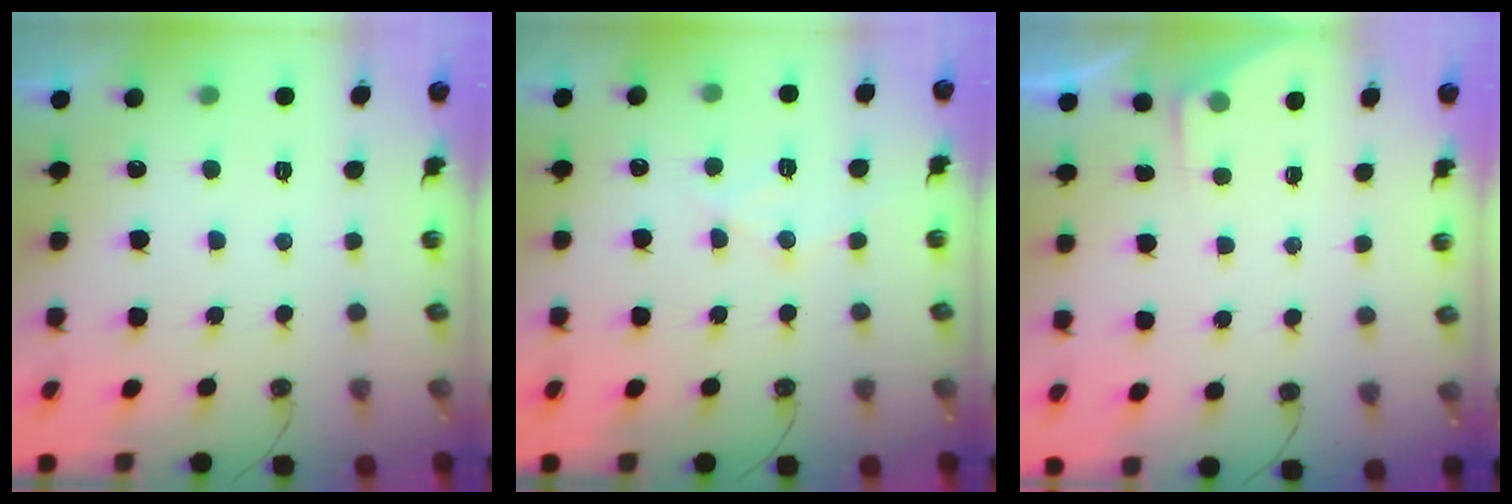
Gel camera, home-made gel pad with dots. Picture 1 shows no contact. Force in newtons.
{"total": 7.9, "press": 7.9, "slide": 0.7}
{"total": 2.7, "press": 2.7, "slide": 0.4}